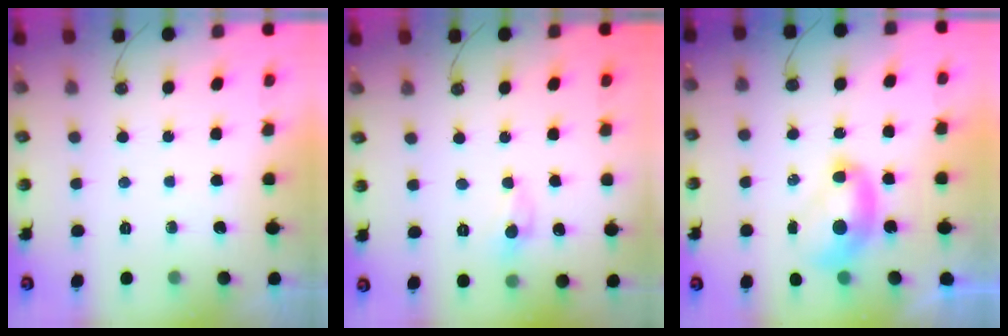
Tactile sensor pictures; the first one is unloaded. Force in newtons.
{"total": 0.0}
{"total": 2.2, "press": 2.2, "slide": 0.2}